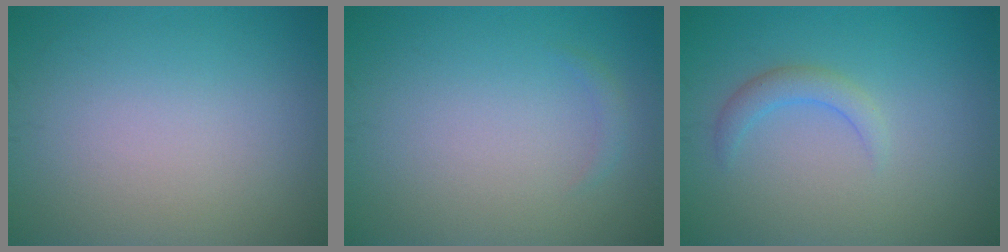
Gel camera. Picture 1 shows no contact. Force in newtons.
{"total": 0.7, "press": 0.7, "slide": 0.1}
{"total": 1.8, "press": 1.8, "slide": 0.2}